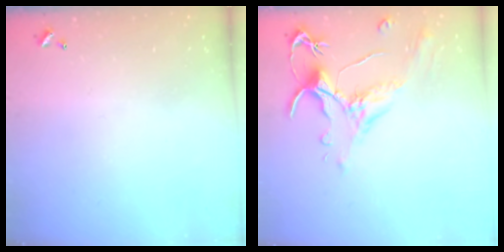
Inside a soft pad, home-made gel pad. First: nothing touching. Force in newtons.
{"total": 1.5, "press": 1.0, "slide": 1.1}